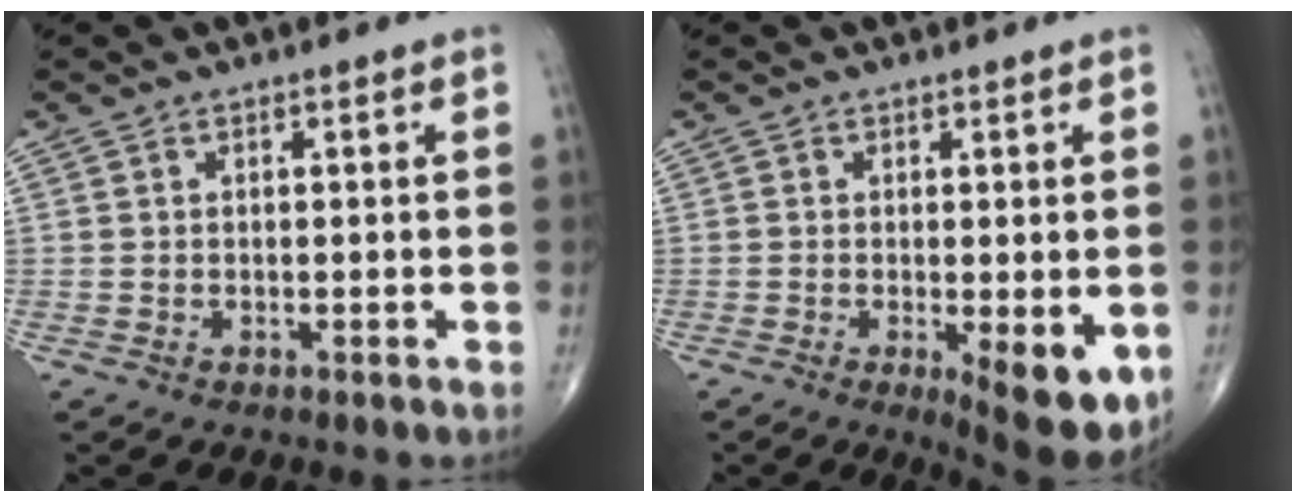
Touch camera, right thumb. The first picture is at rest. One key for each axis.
{"total": 9.7, "fx": -2.7, "fy": 3.0, "fz": 8.8, "tx": -0.119, "ty": -0.022, "tz": -0.033}